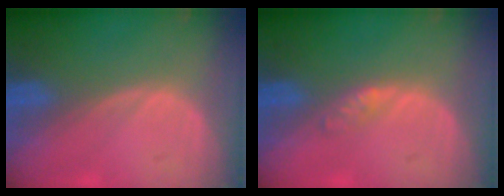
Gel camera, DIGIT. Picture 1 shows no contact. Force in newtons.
{"total": 1.4, "press": 1.4, "slide": 0.1}